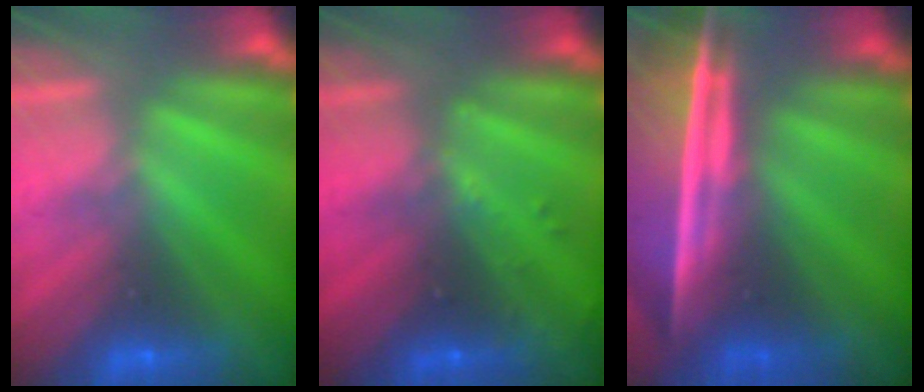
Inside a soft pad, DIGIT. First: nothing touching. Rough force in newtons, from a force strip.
{"total": 2.9}
{"total": 11.6}